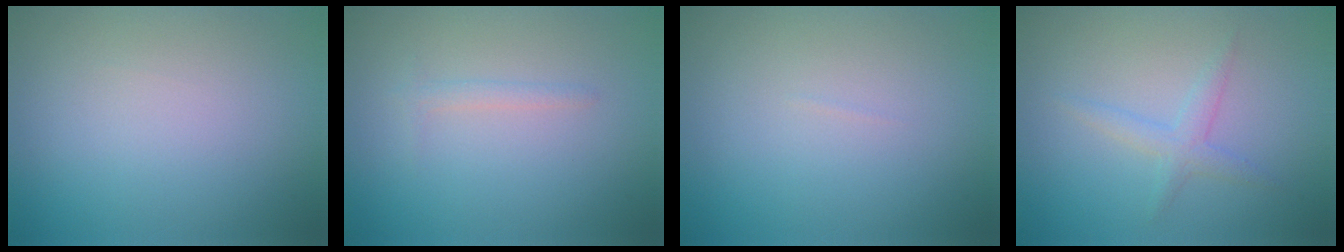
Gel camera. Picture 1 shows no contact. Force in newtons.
{"total": 0.9, "press": 0.9, "slide": 0.0}
{"total": 0.0}
{"total": 1.8, "press": 1.8, "slide": 0.1}